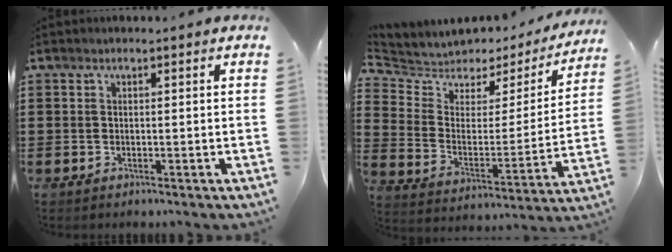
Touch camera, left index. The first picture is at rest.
{"total": 4.6, "force": [3.9, 2.5, 0.4], "torque": [-0.041, -0.033, 0.063]}